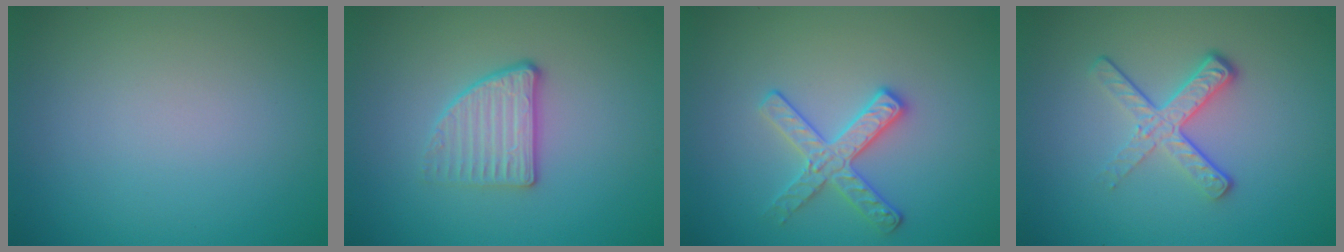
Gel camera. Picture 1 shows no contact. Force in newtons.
{"total": 2.8, "press": 2.5, "slide": 1.4}
{"total": 2.8, "press": 2.8, "slide": 0.3}
{"total": 3.9, "press": 2.6, "slide": 2.9}